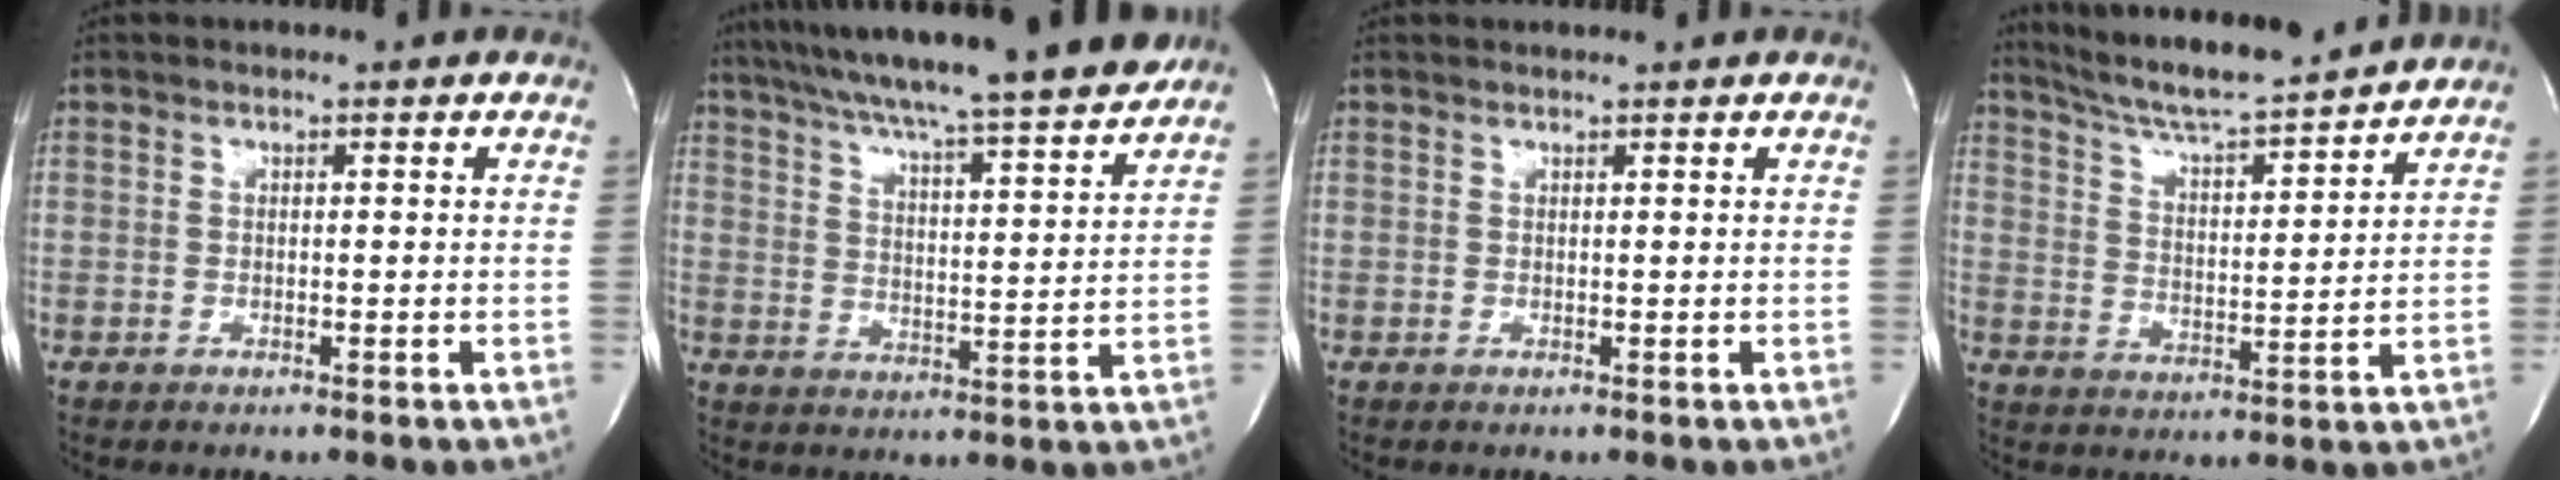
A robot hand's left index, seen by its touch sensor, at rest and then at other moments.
{"total": 21.2, "force": [18.7, -0.4, 10.0], "torque": [-0.171, -0.017, 0.270]}
{"total": 0.9, "force": [0.9, -0.1, 0.1], "torque": [-0.004, 0.008, 0.018]}
{"total": 15.5, "force": [14.2, 0.6, 6.3], "torque": [-0.112, 0.002, 0.225]}